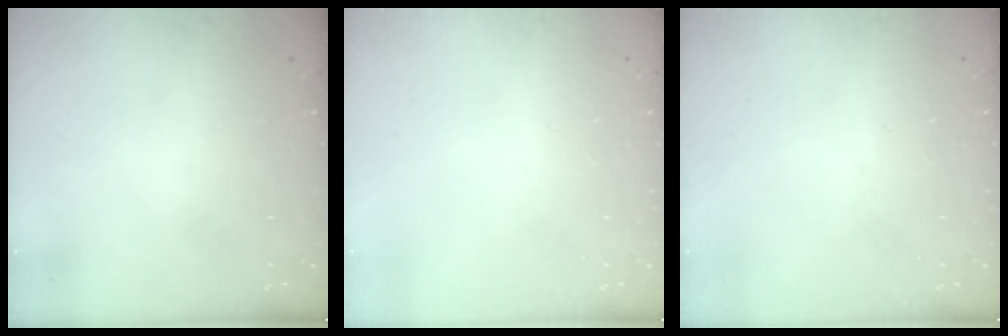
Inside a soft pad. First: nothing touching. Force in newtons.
{"total": 0.0}
{"total": 0.0}